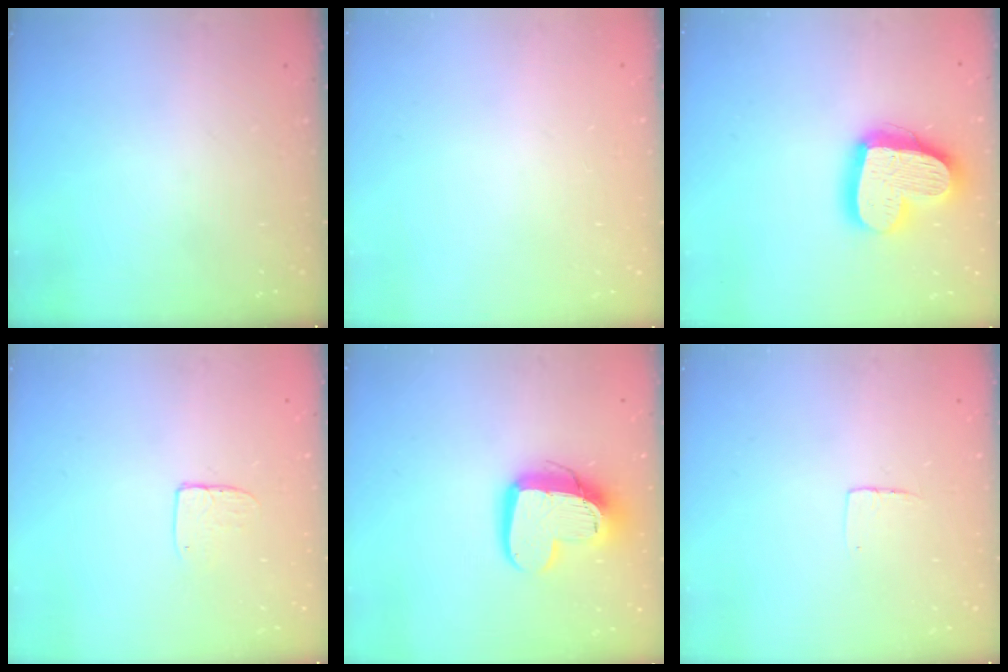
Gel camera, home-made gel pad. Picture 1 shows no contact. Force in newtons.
{"total": 0.0}
{"total": 20.5, "press": 20.4, "slide": 1.8}
{"total": 5.4, "press": 5.4, "slide": 0.4}
{"total": 15.4, "press": 15.4, "slide": 1.6}
{"total": 4.5, "press": 4.5, "slide": 0.4}